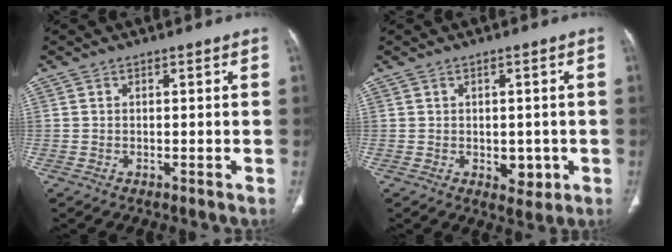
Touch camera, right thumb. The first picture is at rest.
{"total": 4.1, "force": [-0.8, 2.8, 2.9], "torque": [-0.015, -0.002, -0.002]}